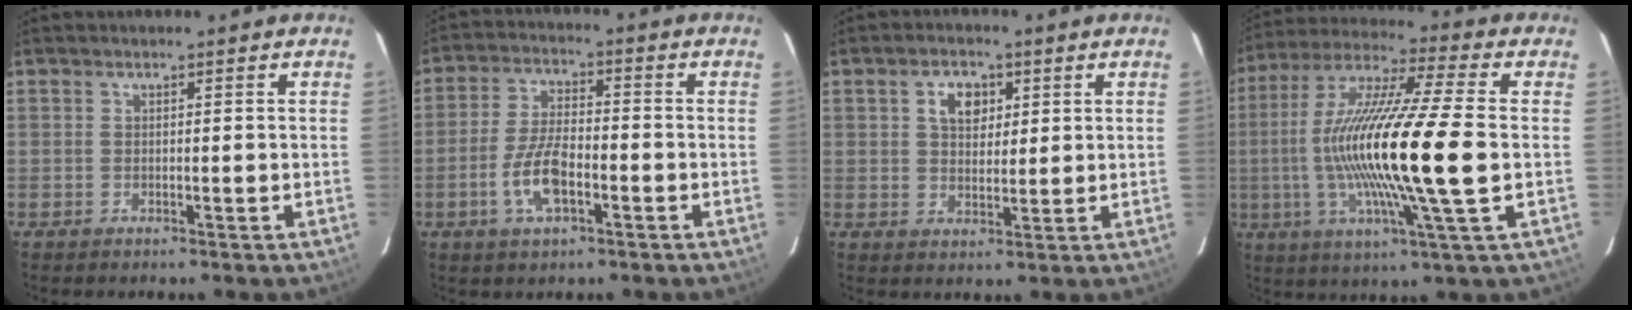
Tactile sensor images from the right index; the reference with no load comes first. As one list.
[{"total": 8.6, "force": [-3.3, 3.4, 7.2], "torque": [-0.150, 0.002, -0.061]}, {"total": 5.3, "force": [2.0, 3.6, 3.3], "torque": [-0.049, 0.014, 0.037]}, {"total": 20.9, "force": [-1.3, 0.5, 20.9], "torque": [-0.388, -0.008, -0.034]}]